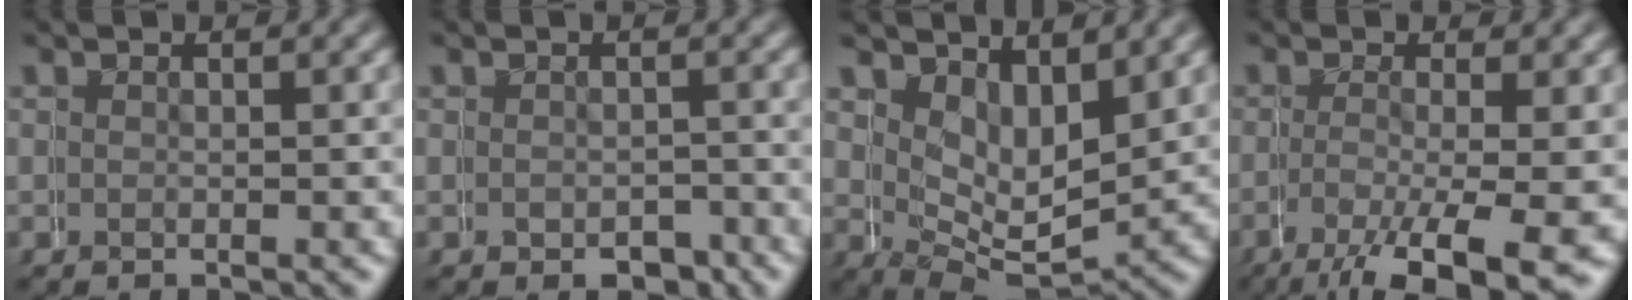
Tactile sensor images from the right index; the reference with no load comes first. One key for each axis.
{"total": 2.3, "fx": -1.7, "fy": 1.5, "fz": 0.4, "tx": -0.004, "ty": -0.002, "tz": -0.031}
{"total": 5.5, "fx": 2.8, "fy": 3.6, "fz": 3.0, "tx": -0.042, "ty": -0.017, "tz": 0.047}
{"total": 3.6, "fx": -1.8, "fy": 0.4, "fz": 3.1, "tx": -0.058, "ty": -0.019, "tz": -0.023}